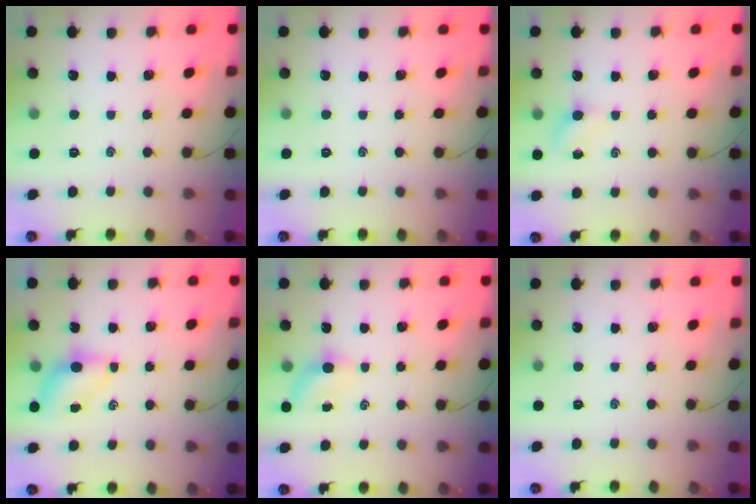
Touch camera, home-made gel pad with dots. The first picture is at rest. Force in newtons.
{"total": 0.0}
{"total": 4.2, "press": 3.9, "slide": 1.3}
{"total": 5.1, "press": 5.0, "slide": 1.2}
{"total": 3.6, "press": 3.4, "slide": 1.3}
{"total": 0.0}